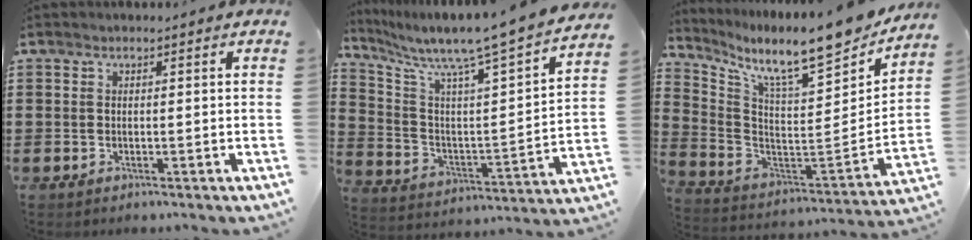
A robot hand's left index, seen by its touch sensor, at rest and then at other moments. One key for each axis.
{"total": 7.6, "fx": 6.8, "fy": -0.5, "fz": 3.4, "tx": -0.099, "ty": -0.066, "tz": 0.104}
{"total": 11.2, "fx": 9.4, "fy": 1.0, "fz": 6.0, "tx": -0.123, "ty": -0.085, "tz": 0.150}